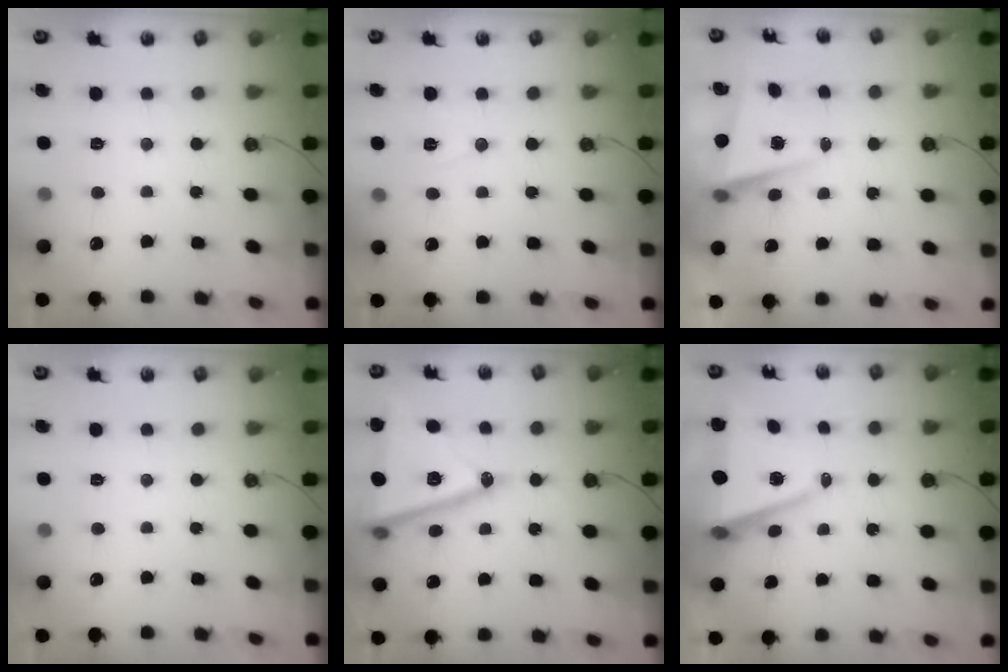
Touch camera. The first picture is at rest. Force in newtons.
{"total": 6.0, "press": 4.0, "slide": 4.5}
{"total": 5.5, "press": 5.4, "slide": 0.8}
{"total": 0.0}
{"total": 21.2, "press": 20.9, "slide": 3.5}
{"total": 8.8, "press": 7.8, "slide": 4.1}